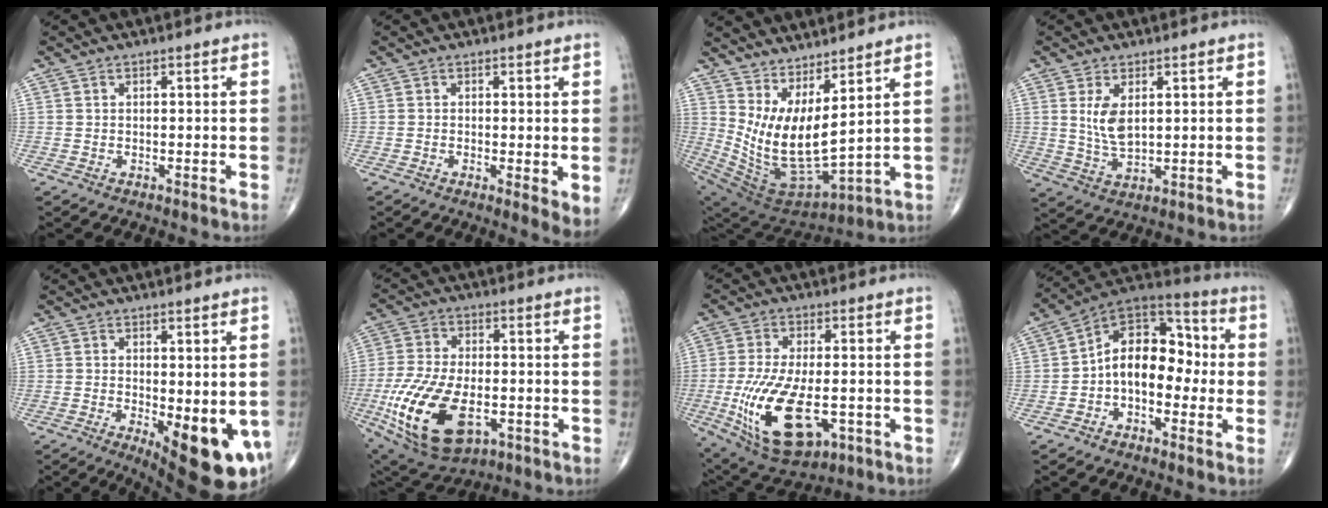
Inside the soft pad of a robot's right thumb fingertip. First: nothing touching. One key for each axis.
{"total": 3.8, "fx": -0.2, "fy": 1.2, "fz": 3.6, "tx": -0.057, "ty": -0.014, "tz": -0.008}
{"total": 15.1, "fx": 6.9, "fy": 4.3, "fz": 12.7, "tx": -0.246, "ty": -0.067, "tz": 0.153}
{"total": 5.5, "fx": 1.5, "fy": 2.6, "fz": 4.6, "tx": -0.088, "ty": -0.015, "tz": 0.039}
{"total": 13.3, "fx": -3.7, "fy": 4.7, "fz": 11.9, "tx": -0.136, "ty": -0.021, "tz": -0.036}
{"total": 19.4, "fx": -5.9, "fy": 10.4, "fz": 15.4, "tx": -0.313, "ty": 0.000, "tz": -0.087}
{"total": 18.0, "fx": -4.6, "fy": 8.8, "fz": 15.0, "tx": -0.294, "ty": -0.009, "tz": -0.058}
{"total": 13.3, "fx": -1.7, "fy": 8.7, "fz": 9.9, "tx": -0.120, "ty": 0.051, "tz": -0.045}